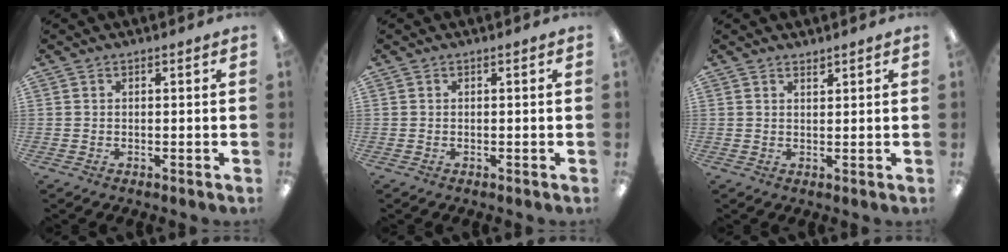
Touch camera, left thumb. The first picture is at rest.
{"total": 0.0}
{"total": 1.4, "force": [1.4, 0.3, 0.2], "torque": [-0.004, -0.002, 0.026]}